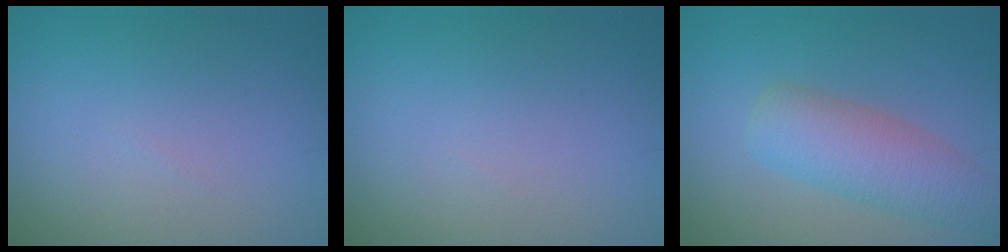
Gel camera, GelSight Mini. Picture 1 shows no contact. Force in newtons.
{"total": 0.0}
{"total": 5.3, "press": 5.3, "slide": 0.4}